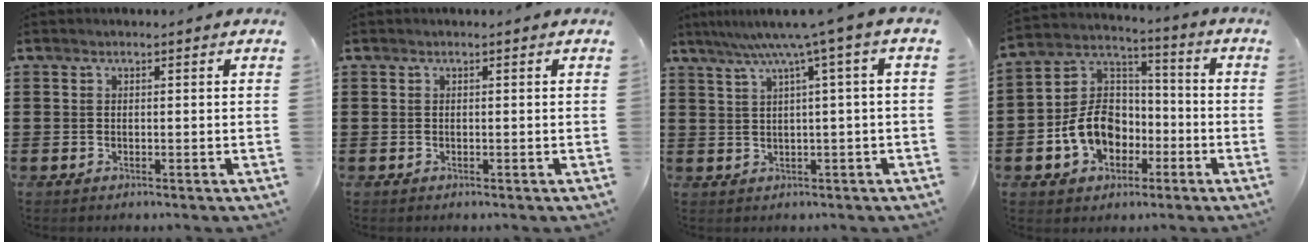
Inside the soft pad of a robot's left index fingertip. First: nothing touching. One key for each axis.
{"total": 0.0}
{"total": 5.7, "fx": 2.3, "fy": -0.9, "fz": 5.1, "tx": -0.104, "ty": -0.011, "tz": 0.032}
{"total": 10.0, "fx": -3.6, "fy": 7.9, "fz": 5.0, "tx": -0.137, "ty": 0.019, "tz": -0.071}